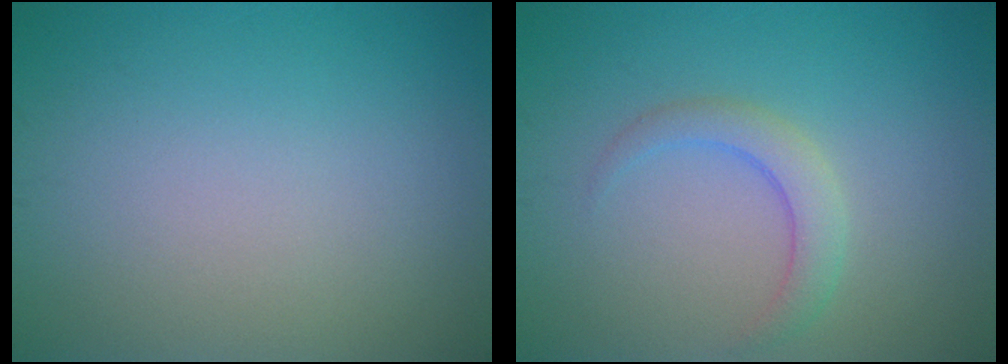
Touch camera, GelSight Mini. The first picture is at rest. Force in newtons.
{"total": 2.3, "press": 2.3, "slide": 0.0}